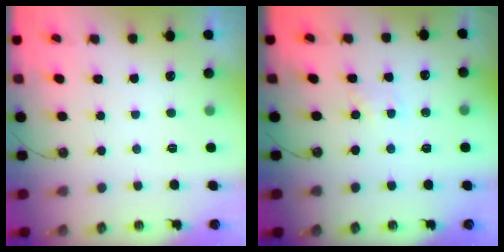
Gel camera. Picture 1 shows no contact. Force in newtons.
{"total": 1.9, "press": 1.9, "slide": 0.3}